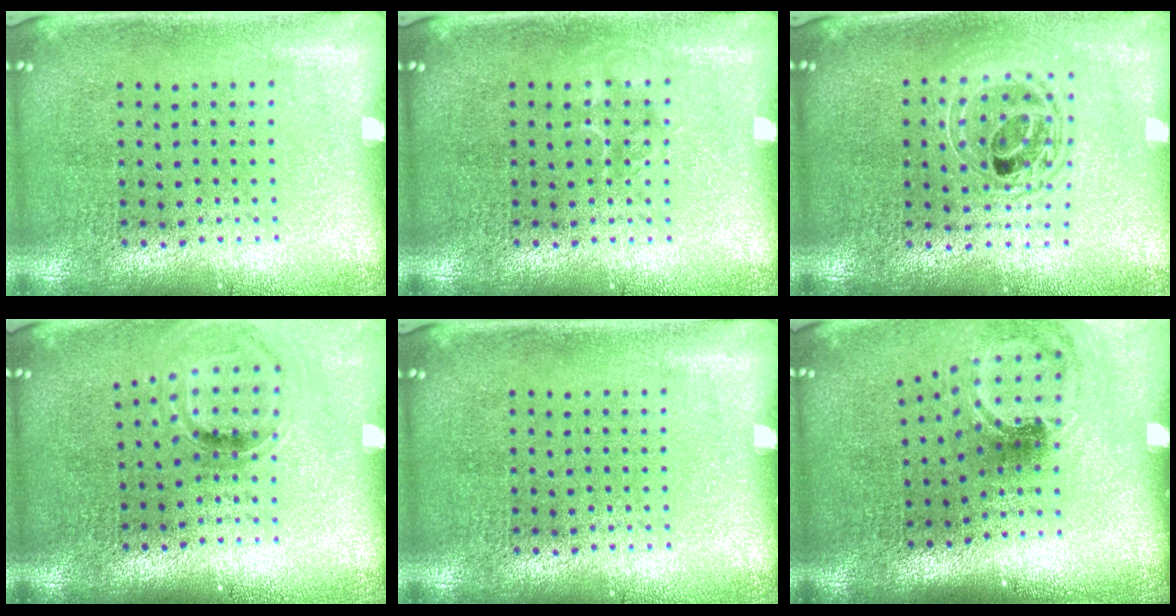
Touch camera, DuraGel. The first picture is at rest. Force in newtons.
{"total": 1.0, "press": 0.9, "slide": 0.2}
{"total": 1.7, "press": 1.4, "slide": 1.0}
{"total": 1.0, "press": 0.9, "slide": 0.4}
{"total": 0.0}
{"total": 1.5, "press": 1.1, "slide": 0.9}